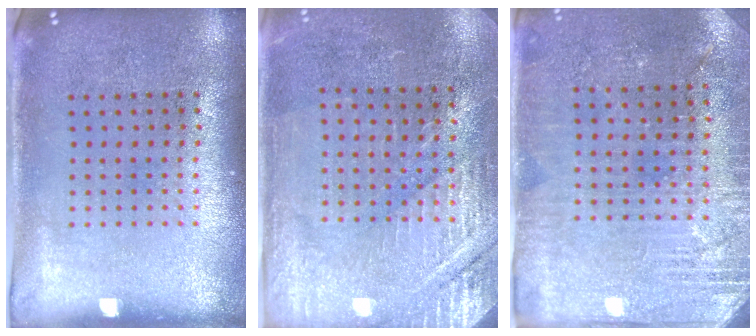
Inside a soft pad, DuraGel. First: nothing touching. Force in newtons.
{"total": 2.8, "press": 2.8, "slide": 0.4}
{"total": 2.9, "press": 2.8, "slide": 0.6}